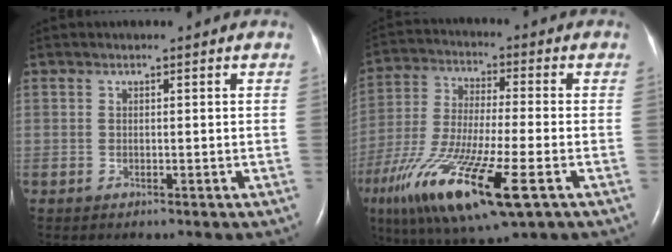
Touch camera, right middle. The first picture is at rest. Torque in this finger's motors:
{"motor_torque": [1.67, -0.47, 1.02, 0.20]}